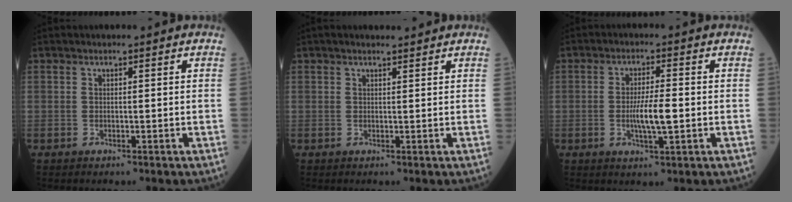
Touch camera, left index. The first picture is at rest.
{"total": 2.4, "force": [2.2, 0.3, 1.0], "torque": [-0.012, 0.014, 0.033]}
{"total": 5.2, "force": [-0.8, 0.6, 5.1], "torque": [-0.100, -0.007, -0.014]}